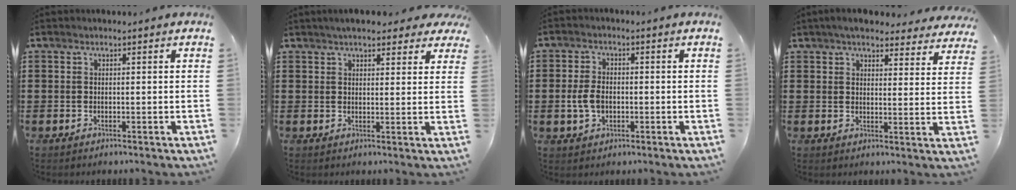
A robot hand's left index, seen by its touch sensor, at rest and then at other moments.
{"total": 4.4, "force": [3.8, 1.1, 1.9], "torque": [-0.040, -0.002, 0.068]}
{"total": 4.2, "force": [-0.6, 2.8, 3.1], "torque": [-0.081, -0.002, -0.017]}
{"total": 5.0, "force": [4.6, 1.0, 1.6], "torque": [-0.041, -0.014, 0.082]}